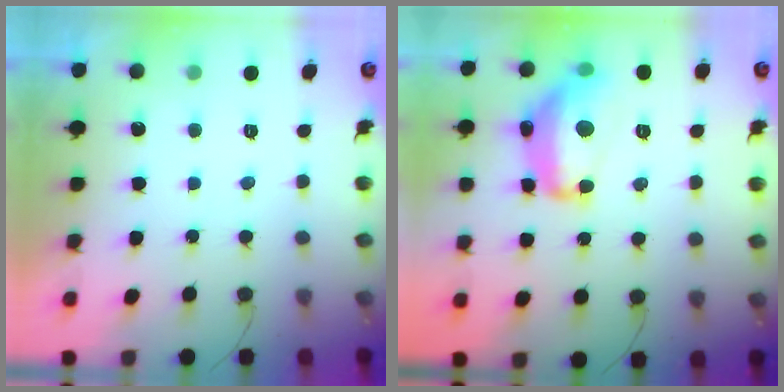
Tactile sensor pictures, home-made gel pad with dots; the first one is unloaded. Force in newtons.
{"total": 14.9, "press": 14.9, "slide": 1.1}